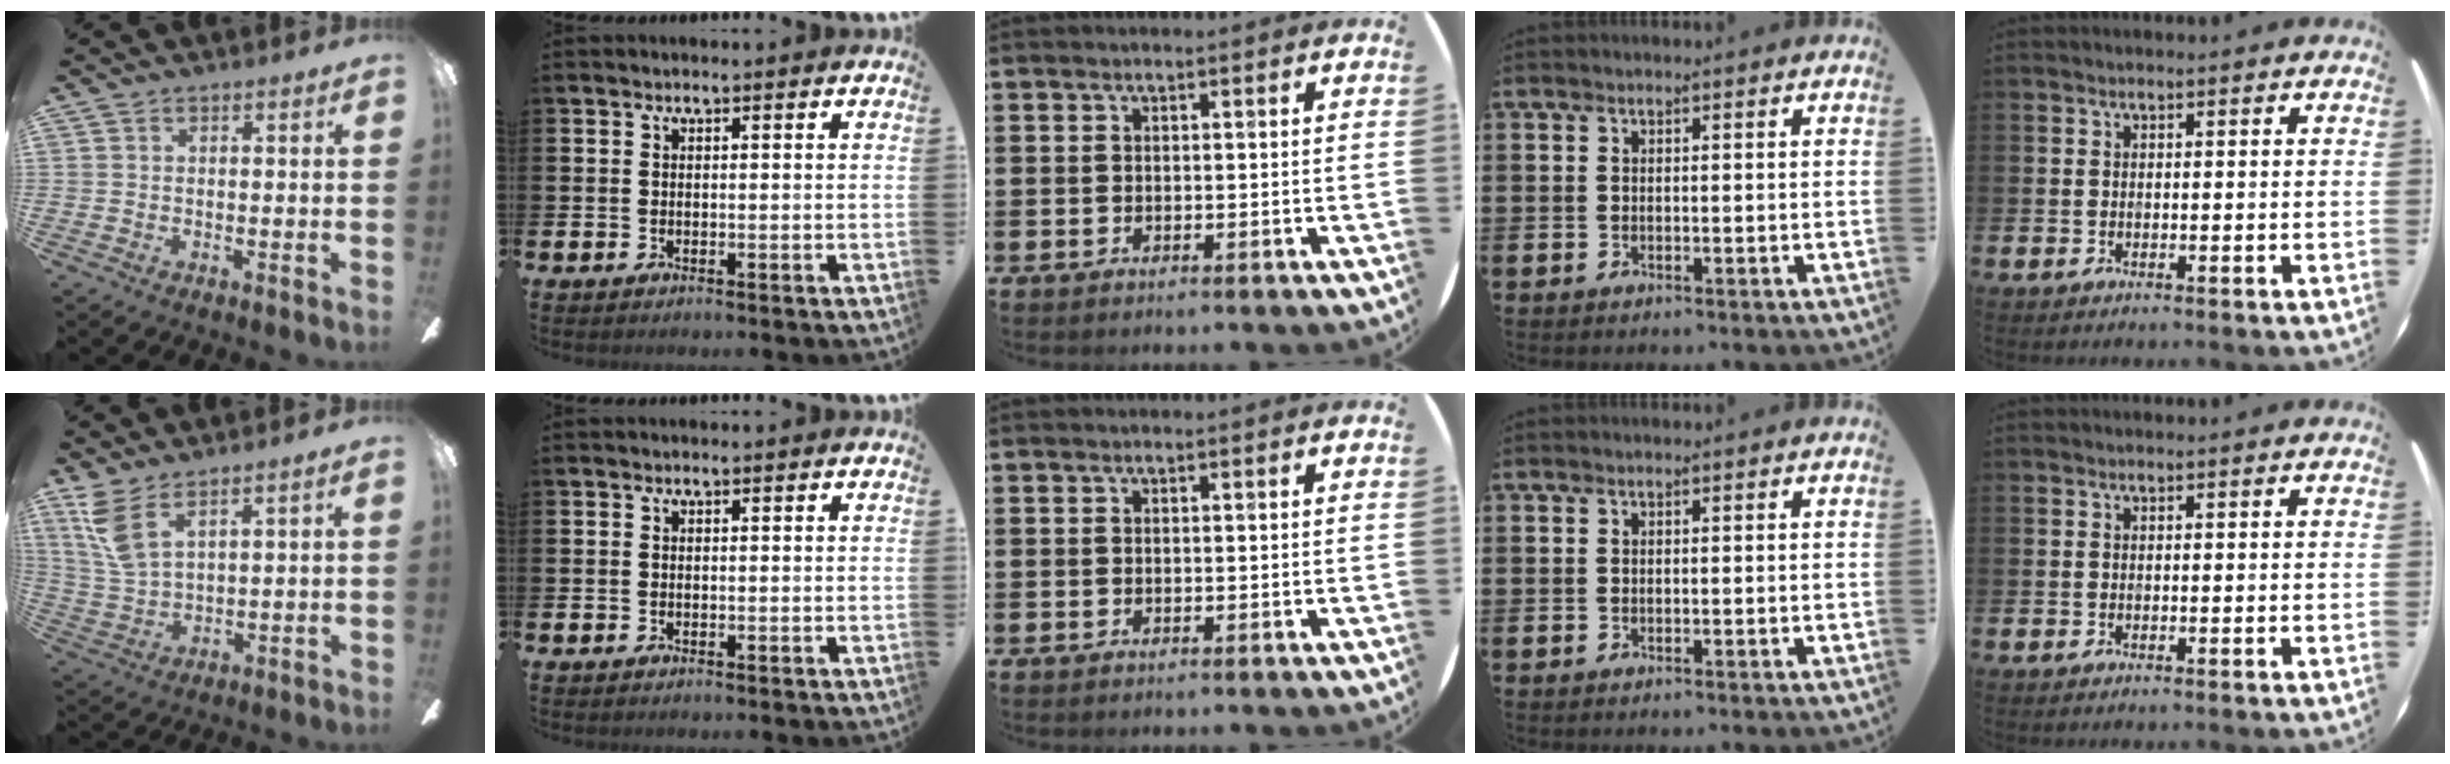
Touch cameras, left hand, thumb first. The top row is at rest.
{"thumb": {"total": 8.6, "force": [5.7, 2.6, 5.9], "torque": [-0.134, -0.024, 0.108]}}